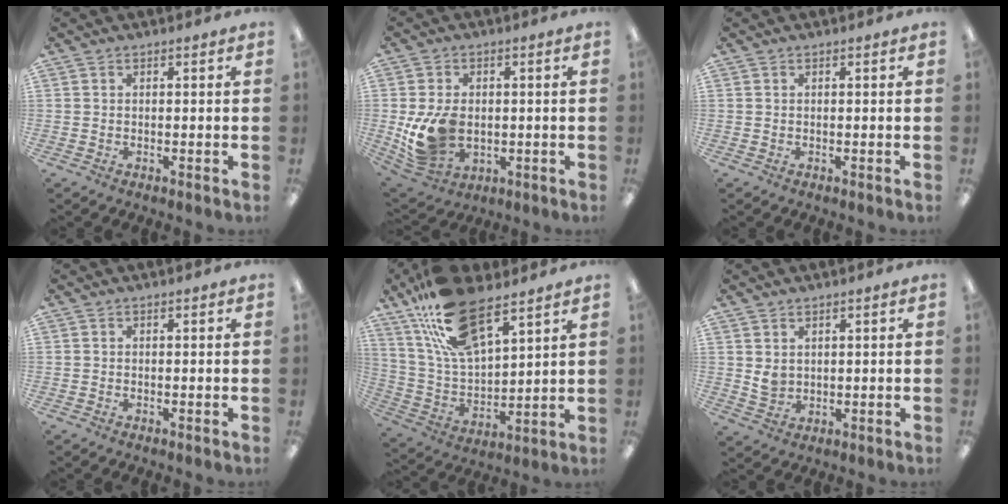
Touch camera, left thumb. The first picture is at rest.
{"total": 11.8, "force": [-1.2, 8.5, 8.1], "torque": [-0.161, 0.003, -0.015]}
{"total": 0.0}
{"total": 0.0}
{"total": 20.1, "force": [13.1, 8.6, 12.6], "torque": [-0.251, -0.053, 0.235]}
{"total": 2.8, "force": [1.5, 2.1, 1.2], "torque": [-0.019, -0.003, 0.027]}